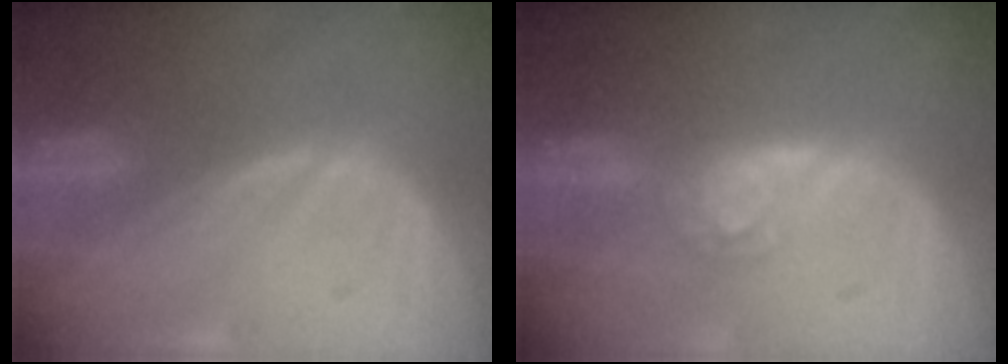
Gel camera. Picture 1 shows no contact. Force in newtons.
{"total": 4.3, "press": 4.2, "slide": 0.4}